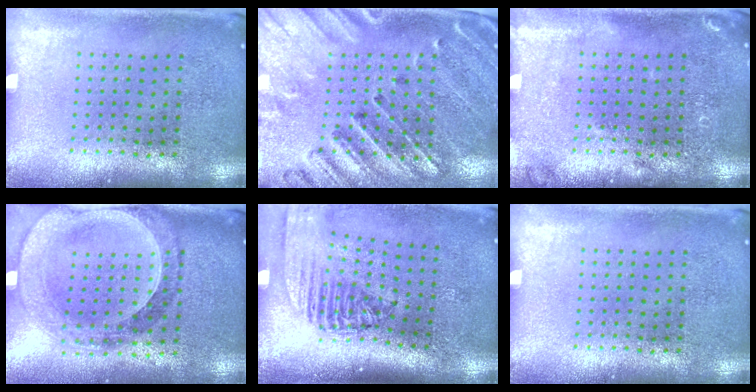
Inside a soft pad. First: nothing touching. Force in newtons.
{"total": 2.6, "press": 2.4, "slide": 0.9}
{"total": 1.2, "press": 1.2, "slide": 0.3}
{"total": 1.4, "press": 1.4, "slide": 0.2}
{"total": 2.3, "press": 1.8, "slide": 1.5}
{"total": 0.0}